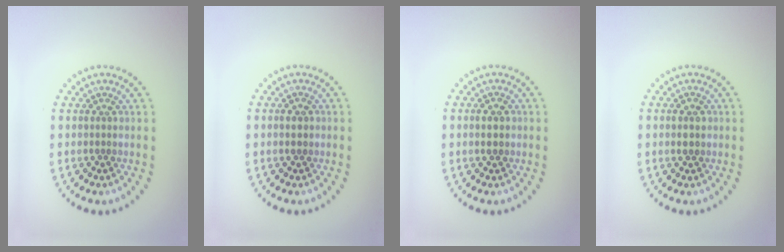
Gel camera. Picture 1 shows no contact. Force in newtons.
{"total": 1.8, "press": 1.8, "slide": 0.1}
{"total": 2.2, "press": 2.2, "slide": 0.1}
{"total": 1.8, "press": 1.8, "slide": 0.1}